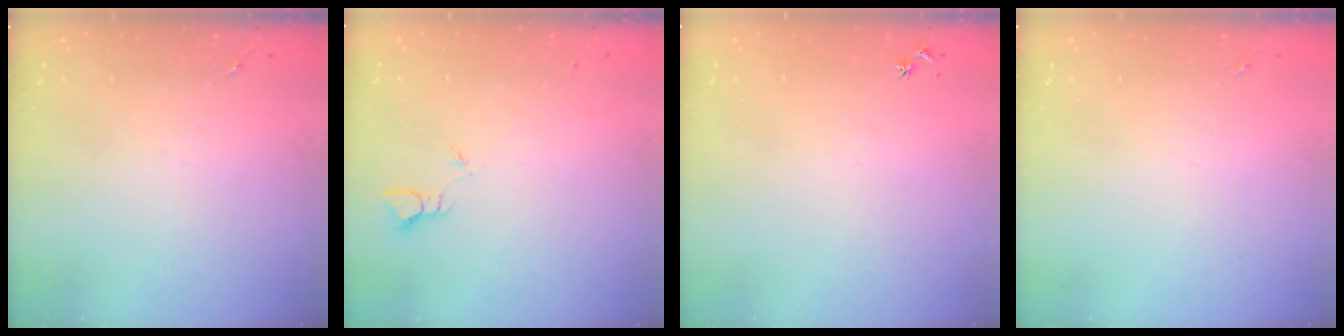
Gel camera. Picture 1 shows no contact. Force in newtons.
{"total": 1.9, "press": 1.9, "slide": 0.1}
{"total": 3.0, "press": 2.9, "slide": 0.3}
{"total": 0.0}